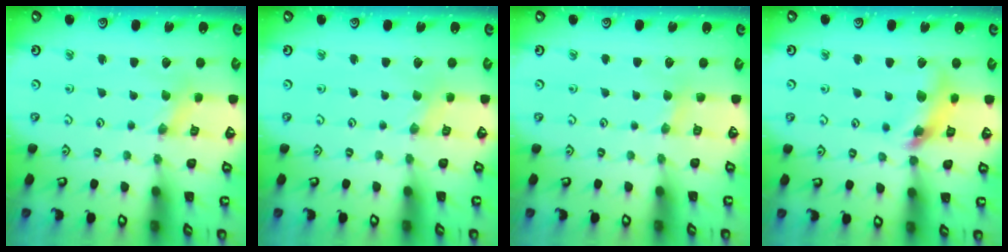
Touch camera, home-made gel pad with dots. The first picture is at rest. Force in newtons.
{"total": 0.0}
{"total": 3.2, "press": 3.1, "slide": 0.7}
{"total": 10.7, "press": 10.6, "slide": 1.2}